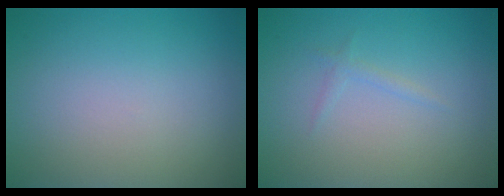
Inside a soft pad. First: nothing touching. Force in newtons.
{"total": 0.7, "press": 0.7, "slide": 0.1}